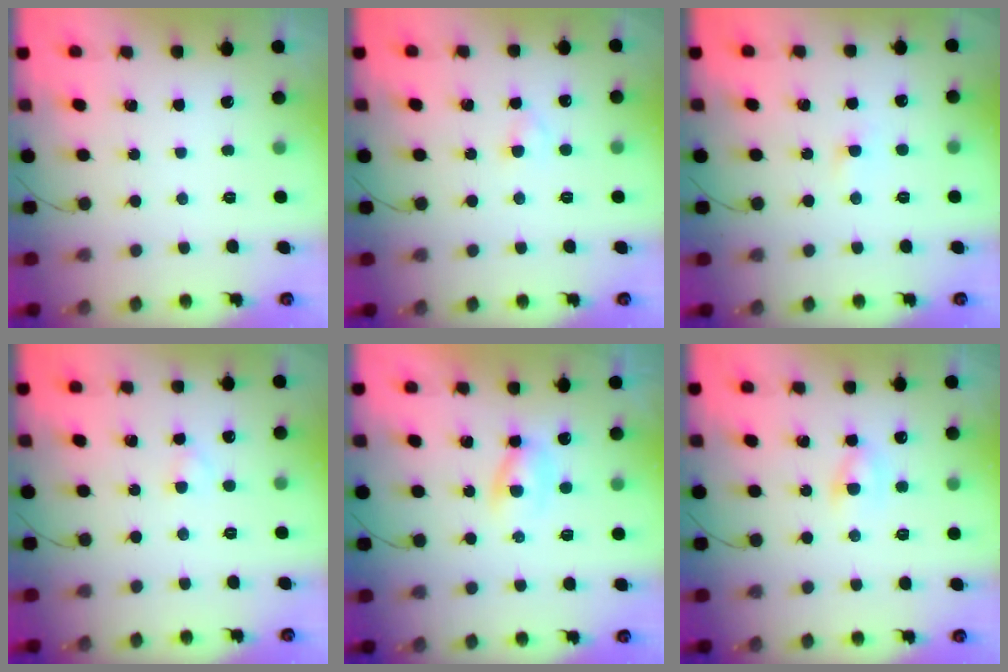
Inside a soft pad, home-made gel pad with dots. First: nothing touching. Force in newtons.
{"total": 2.2, "press": 2.0, "slide": 0.9}
{"total": 1.7, "press": 1.5, "slide": 0.8}
{"total": 1.9, "press": 1.7, "slide": 0.9}
{"total": 2.3, "press": 2.2, "slide": 0.8}
{"total": 3.3, "press": 3.1, "slide": 1.1}